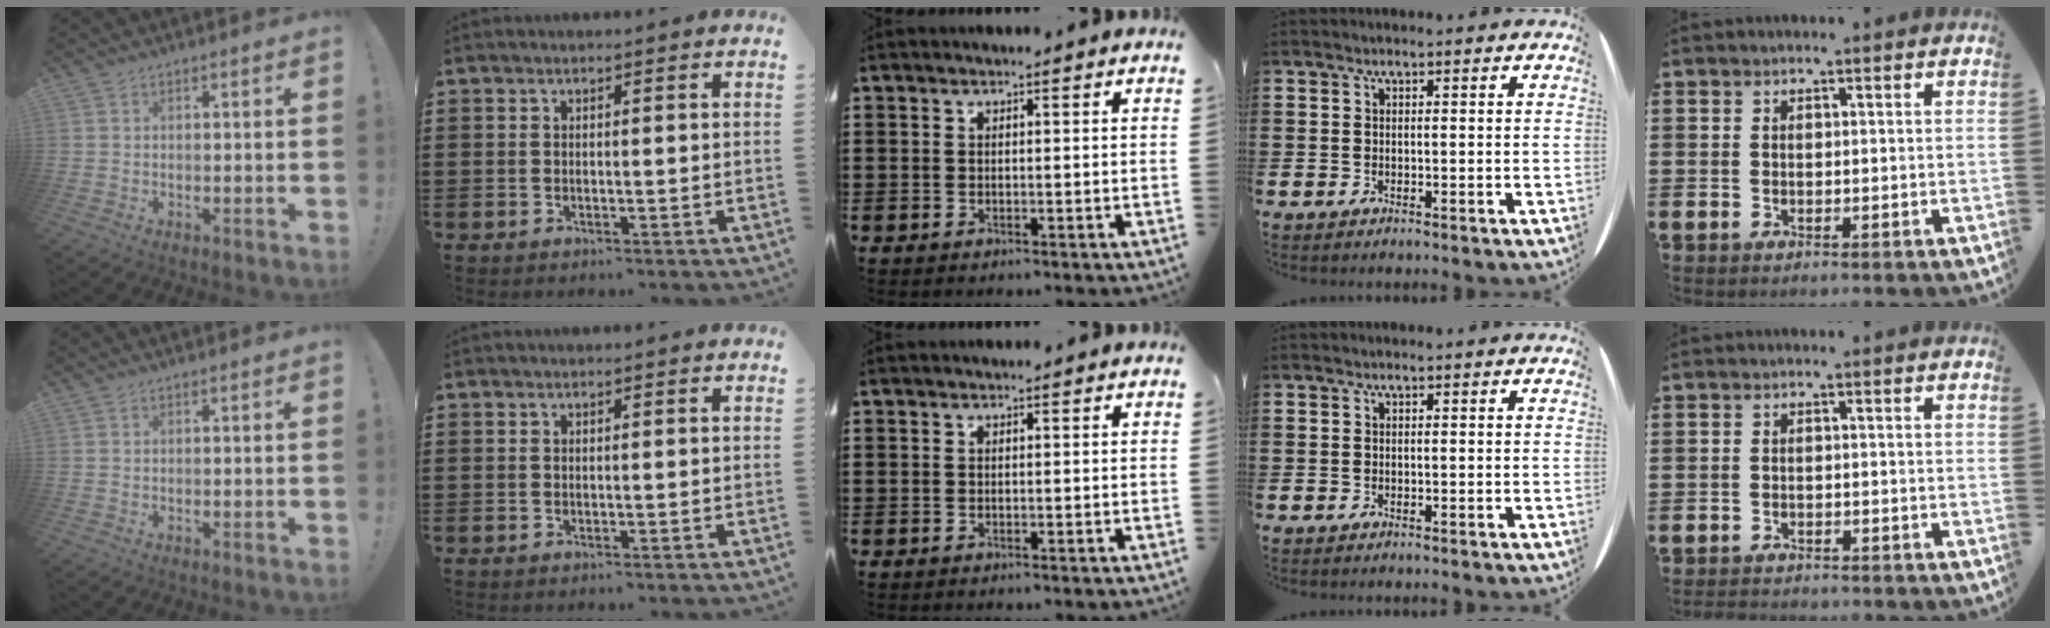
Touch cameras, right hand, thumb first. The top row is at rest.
{"little": {"total": 1.0, "force": [-1.0, 0.1, -0.1], "torque": [-0.003, 0.001, -0.021]}}